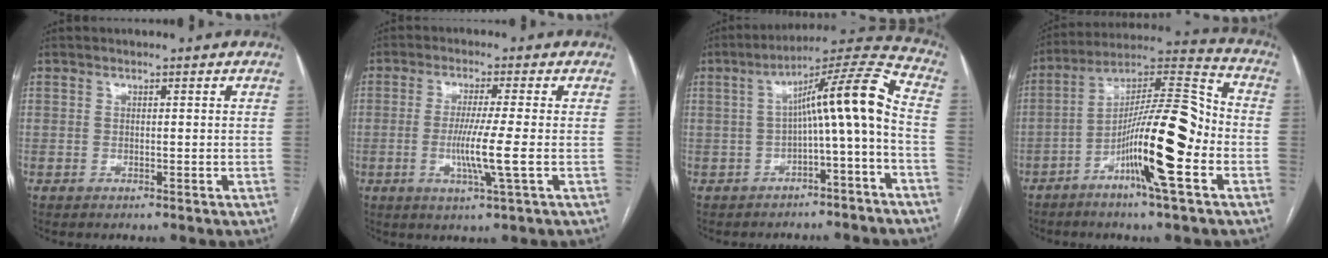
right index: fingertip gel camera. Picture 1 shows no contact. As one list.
[{"total": 6.8, "force": [-1.3, -1.0, 6.6], "torque": [-0.128, -0.019, -0.028]}, {"total": 11.3, "force": [-1.7, -0.1, 11.2], "torque": [-0.163, 0.040, -0.026]}, {"total": 16.8, "force": [-5.5, 1.4, 15.8], "torque": [-0.281, 0.010, -0.097]}]